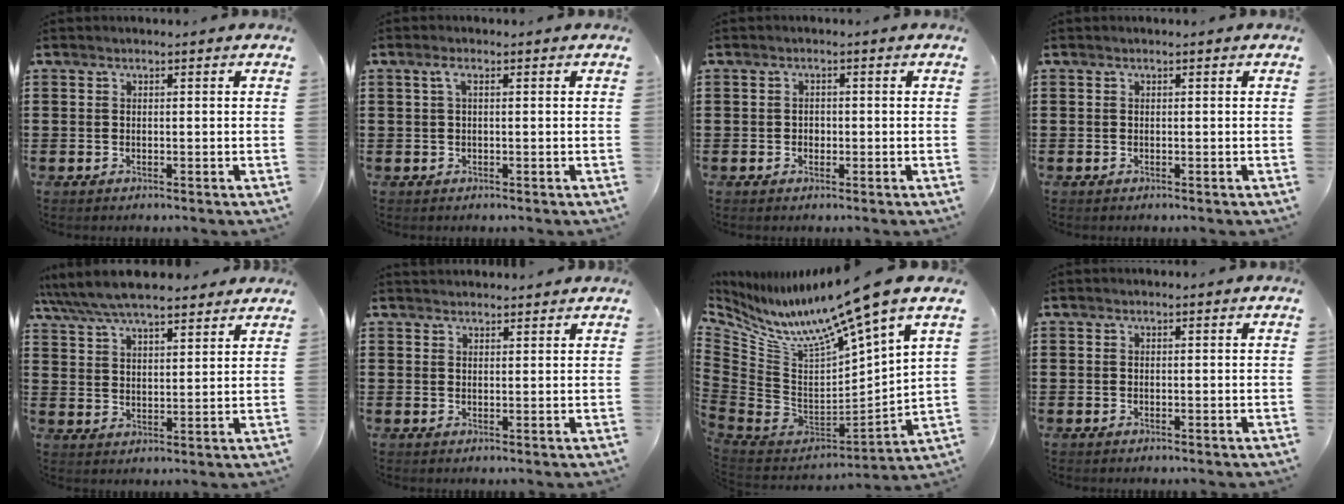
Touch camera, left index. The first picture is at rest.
{"total": 1.7, "force": [0.3, 0.4, 1.6], "torque": [-0.032, 0.002, 0.005]}
{"total": 0.9, "force": [-0.2, 0.8, 0.4], "torque": [-0.011, 0.004, -0.004]}
{"total": 0.0}
{"total": 7.3, "force": [6.7, 1.4, 2.5], "torque": [-0.073, -0.022, 0.122]}
{"total": 1.6, "force": [1.6, 0.2, 0.0], "torque": [-0.004, 0.003, 0.031]}
{"total": 10.0, "force": [7.8, -0.4, 6.3], "torque": [-0.147, -0.073, 0.119]}
{"total": 0.0}